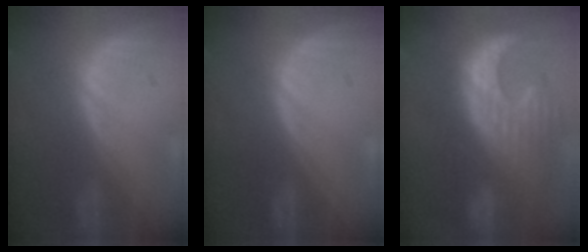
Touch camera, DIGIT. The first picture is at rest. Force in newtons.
{"total": 0.0}
{"total": 12.8, "press": 11.1, "slide": 6.2}